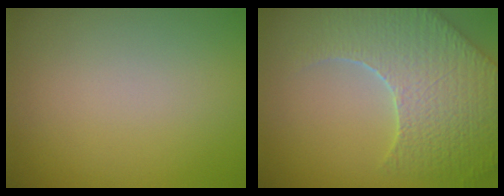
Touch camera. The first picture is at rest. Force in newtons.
{"total": 9.1, "press": 6.4, "slide": 6.5}